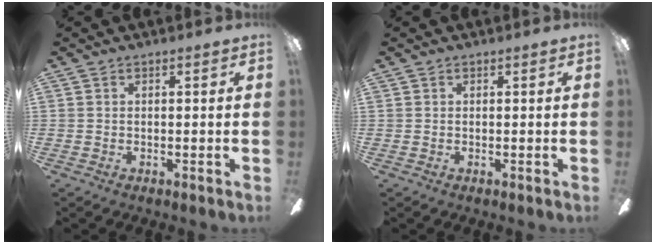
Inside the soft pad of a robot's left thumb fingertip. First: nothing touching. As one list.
[{"total": 0.0}]